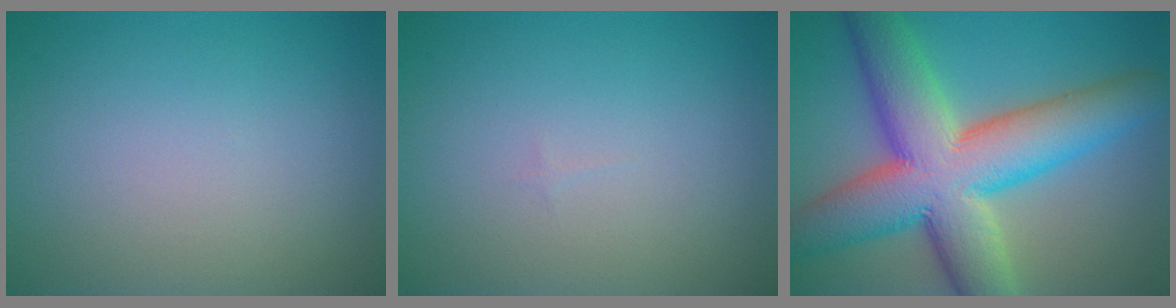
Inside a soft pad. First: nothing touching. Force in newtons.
{"total": 0.0}
{"total": 13.0, "press": 13.0, "slide": 0.5}